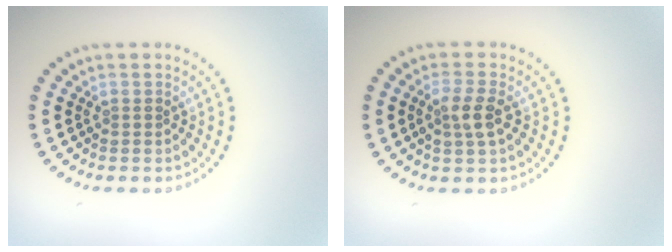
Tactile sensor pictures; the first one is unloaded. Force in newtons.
{"total": 2.4, "press": 2.3, "slide": 0.6}